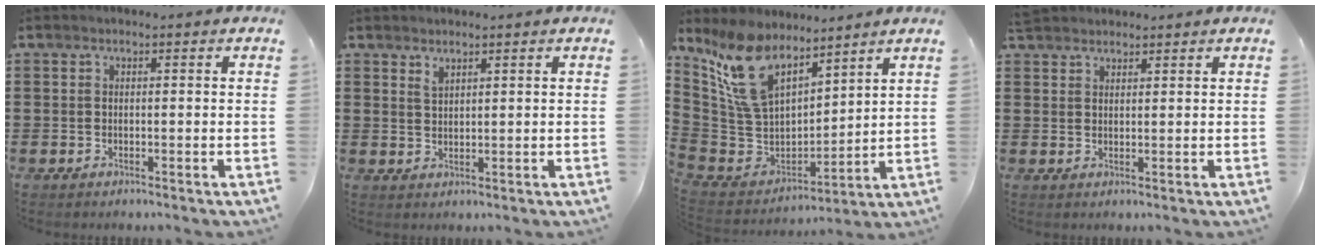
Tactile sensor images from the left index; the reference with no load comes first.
{"total": 1.7, "force": [1.4, 0.6, 0.7], "torque": [-0.017, 0.002, 0.027]}
{"total": 12.4, "force": [8.5, 6.3, 6.4], "torque": [-0.185, -0.036, 0.161]}
{"total": 2.1, "force": [2.0, 0.7, 0.1], "torque": [-0.008, 0.004, 0.040]}